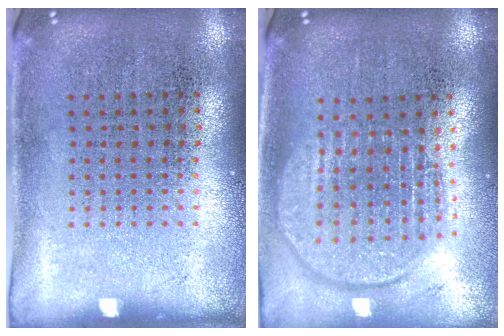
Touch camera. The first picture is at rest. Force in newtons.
{"total": 1.9, "press": 1.6, "slide": 1.0}